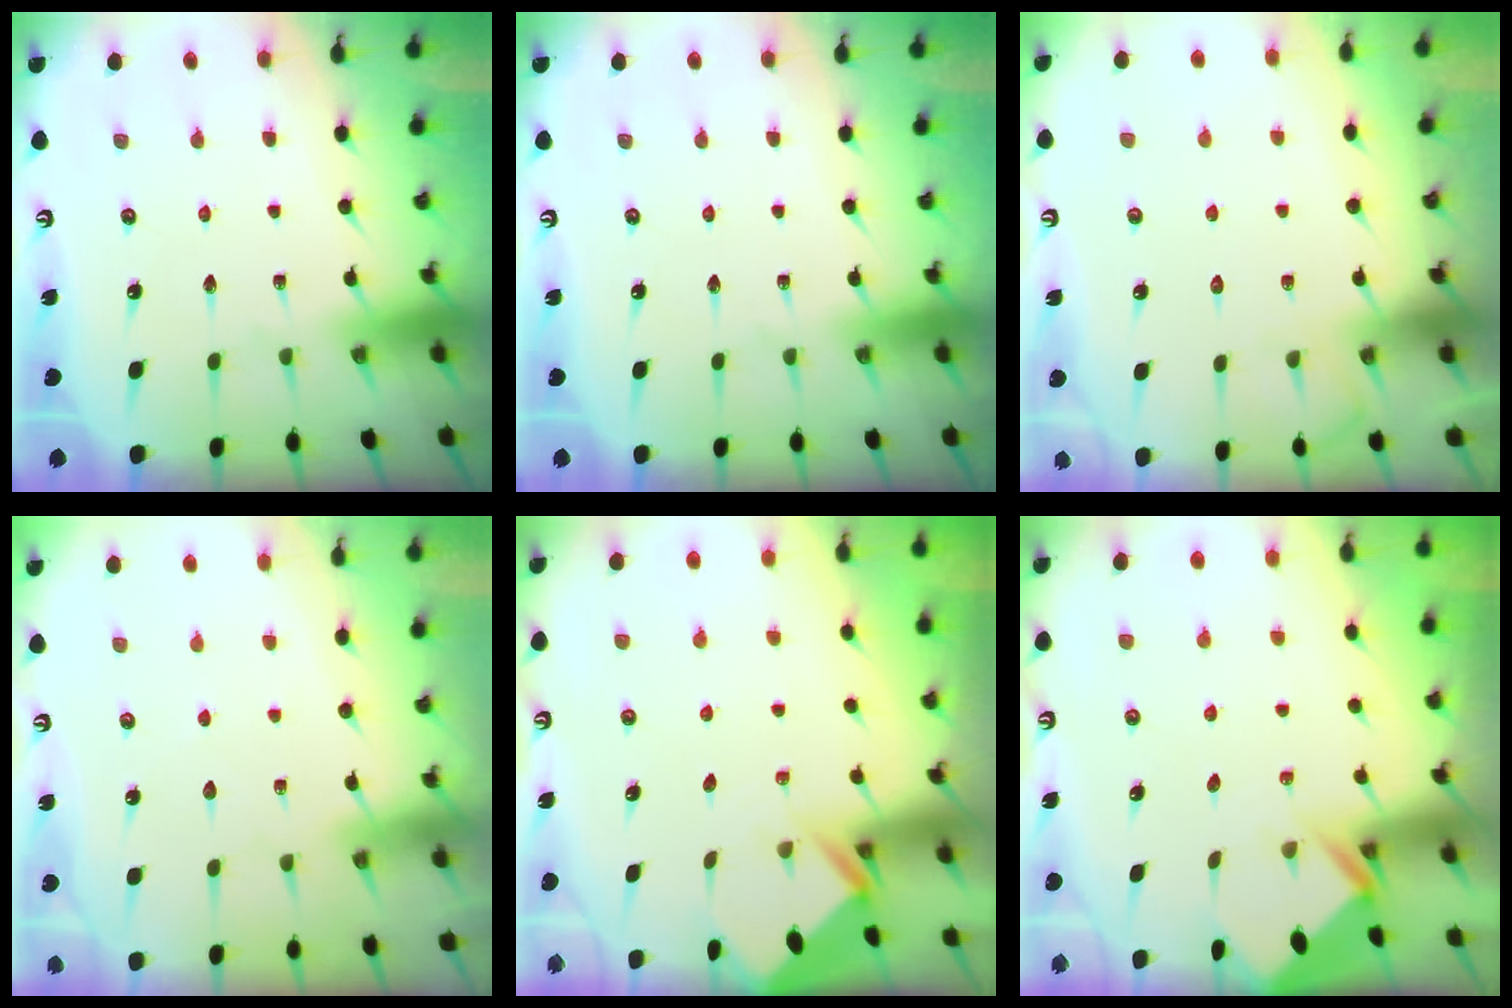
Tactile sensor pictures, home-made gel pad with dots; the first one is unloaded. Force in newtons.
{"total": 0.0}
{"total": 5.3, "press": 5.3, "slide": 0.7}
{"total": 2.3, "press": 2.3, "slide": 0.3}
{"total": 2.7, "press": 2.7, "slide": 0.2}
{"total": 2.9, "press": 2.9, "slide": 0.2}